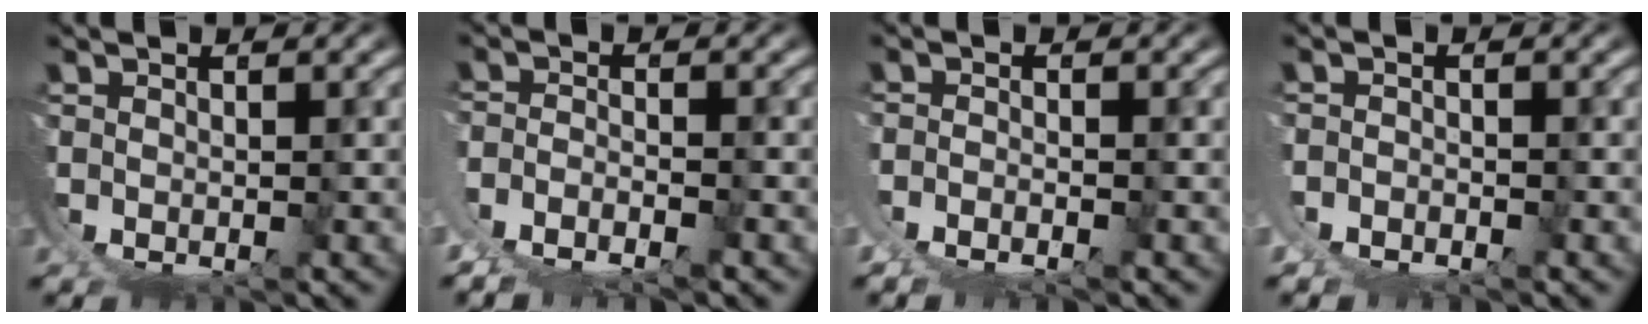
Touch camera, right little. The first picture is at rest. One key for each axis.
{"total": 5.5, "fx": -1.0, "fy": 4.6, "fz": 2.9, "tx": -0.071, "ty": -0.017, "tz": -0.017}
{"total": 2.2, "fx": -0.5, "fy": 1.5, "fz": 1.5, "tx": -0.027, "ty": -0.004, "tz": -0.008}
{"total": 2.2, "fx": -0.1, "fy": 2.0, "fz": 0.9, "tx": -0.023, "ty": 0.000, "tz": -0.005}